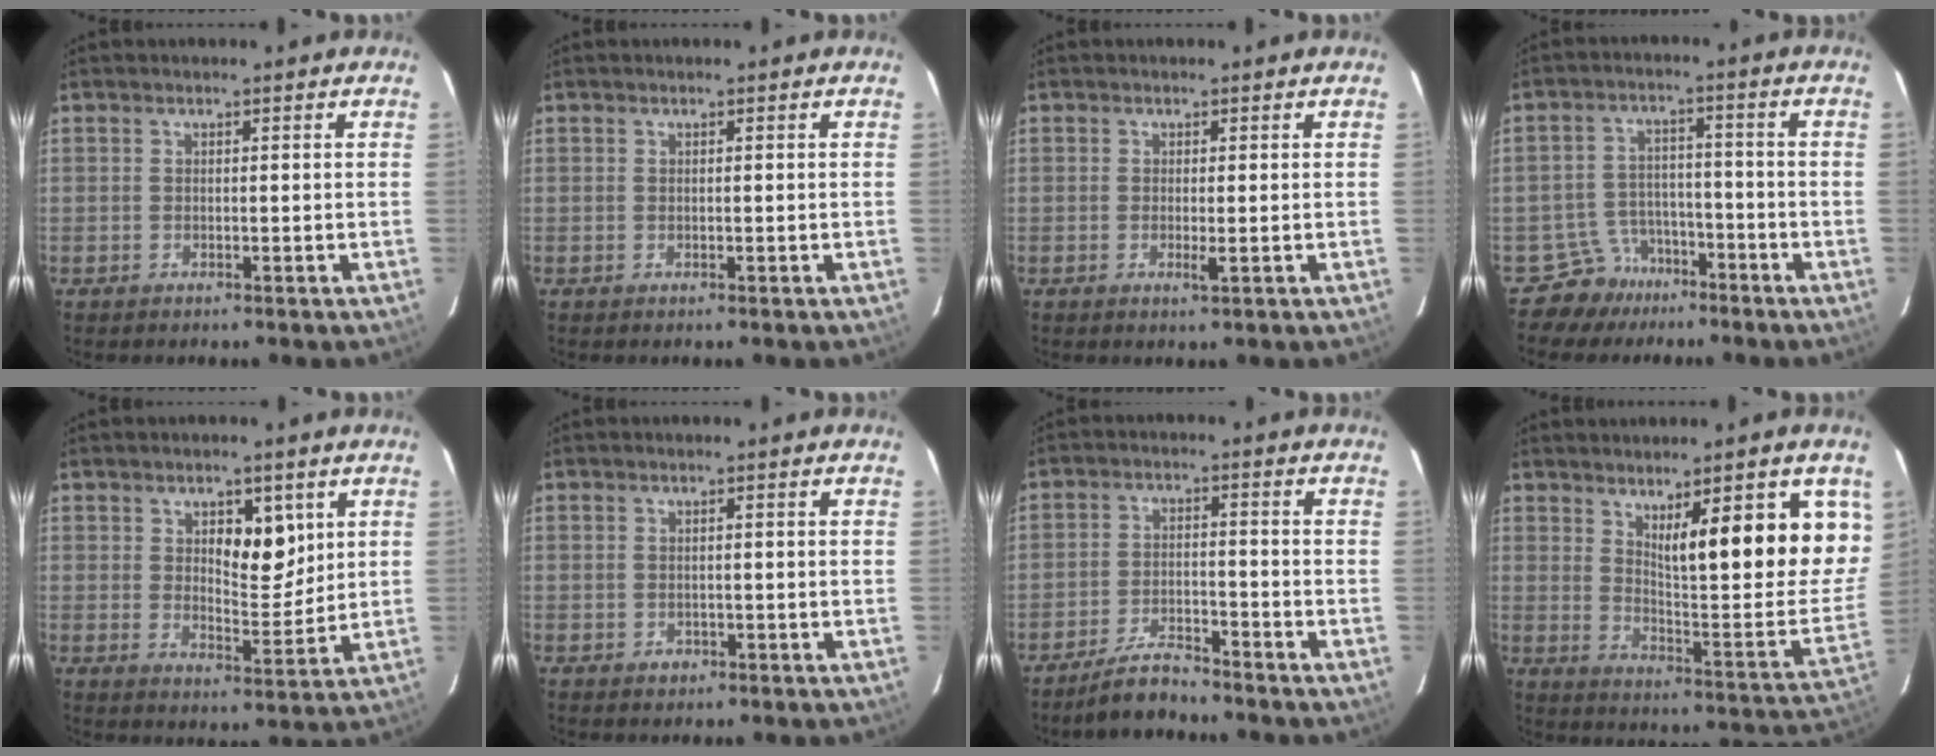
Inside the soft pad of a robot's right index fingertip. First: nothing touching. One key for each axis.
{"total": 0.0}
{"total": 1.1, "fx": -0.2, "fy": 0.0, "fz": 1.1, "tx": -0.019, "ty": -0.003, "tz": -0.001}
{"total": 6.1, "fx": -4.4, "fy": 4.3, "fz": -0.6, "tx": 0.012, "ty": 0.019, "tz": -0.073}
{"total": 6.9, "fx": 2.8, "fy": 3.1, "fz": 5.5, "tx": -0.081, "ty": -0.003, "tz": 0.048}
{"total": 1.1, "fx": -0.6, "fy": 0.9, "fz": 0.2, "tx": -0.002, "ty": 0.003, "tz": -0.006}
{"total": 5.2, "fx": -4.9, "fy": 1.0, "fz": 1.5, "tx": -0.029, "ty": -0.010, "tz": -0.089}
{"total": 19.1, "fx": 8.2, "fy": 2.8, "fz": 17.0, "tx": -0.208, "ty": -0.024, "tz": 0.124}